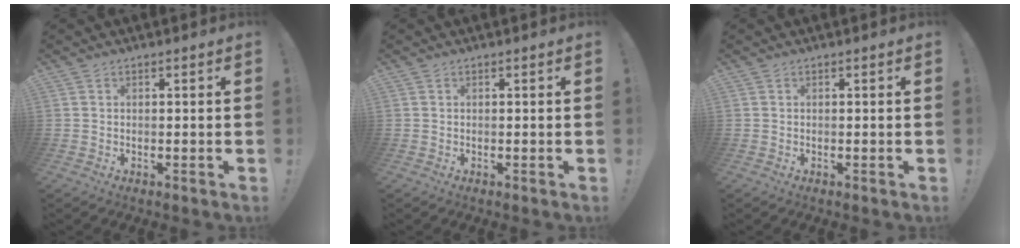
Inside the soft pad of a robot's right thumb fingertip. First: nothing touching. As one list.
[{"total": 0.0}, {"total": 0.0}]